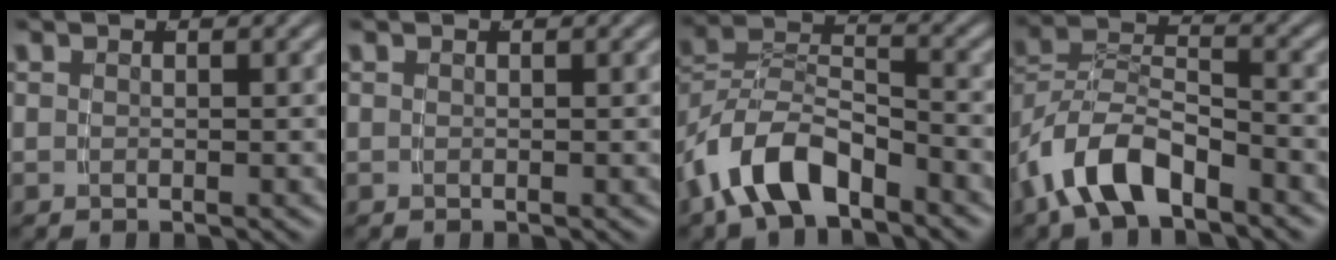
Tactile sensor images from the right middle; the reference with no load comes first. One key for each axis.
{"total": 0.0}
{"total": 6.5, "fx": -2.3, "fy": 4.5, "fz": 4.1, "tx": -0.092, "ty": -0.018, "tz": -0.034}
{"total": 5.8, "fx": -2.3, "fy": 3.9, "fz": 3.6, "tx": -0.083, "ty": -0.016, "tz": -0.034}